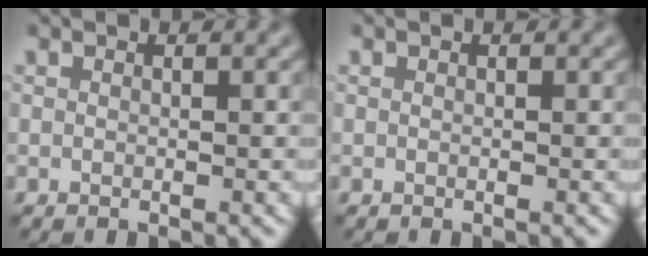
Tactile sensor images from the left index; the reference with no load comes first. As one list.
[{"total": 0.0}]